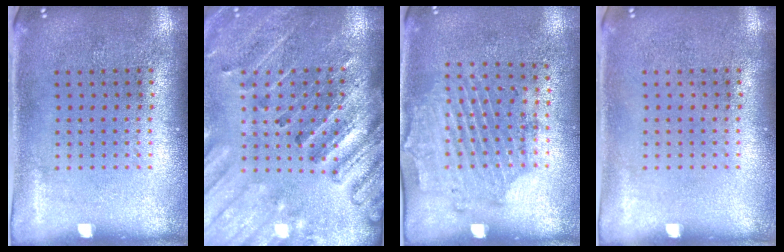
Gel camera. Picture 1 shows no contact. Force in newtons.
{"total": 2.6, "press": 2.6, "slide": 0.2}
{"total": 1.7, "press": 1.2, "slide": 1.1}
{"total": 0.0}